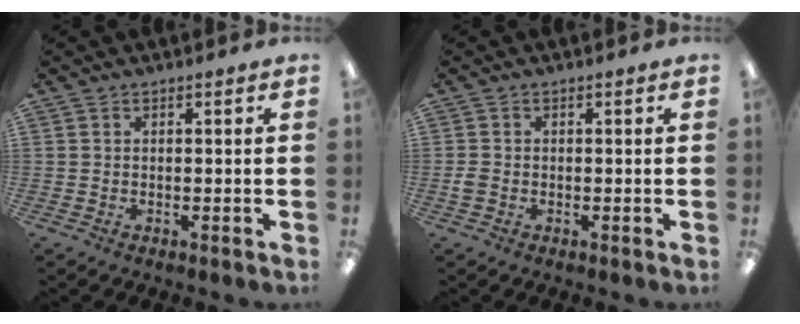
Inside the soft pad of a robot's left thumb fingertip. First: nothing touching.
{"total": 1.6, "force": [-0.3, 1.2, 1.0], "torque": [-0.018, 0.004, -0.006]}